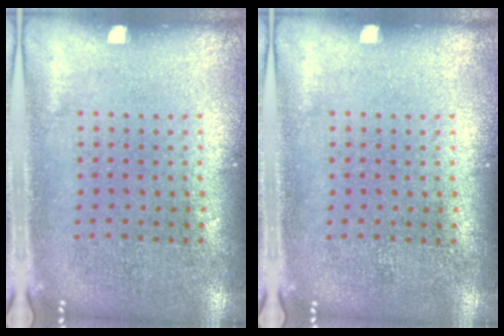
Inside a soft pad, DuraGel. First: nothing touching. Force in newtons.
{"total": 0.0}